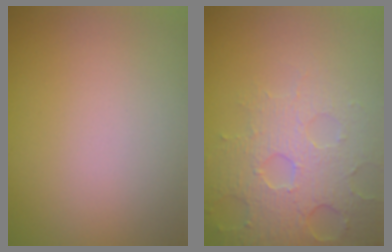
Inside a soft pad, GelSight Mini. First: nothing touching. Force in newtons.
{"total": 4.6, "press": 4.3, "slide": 1.6}